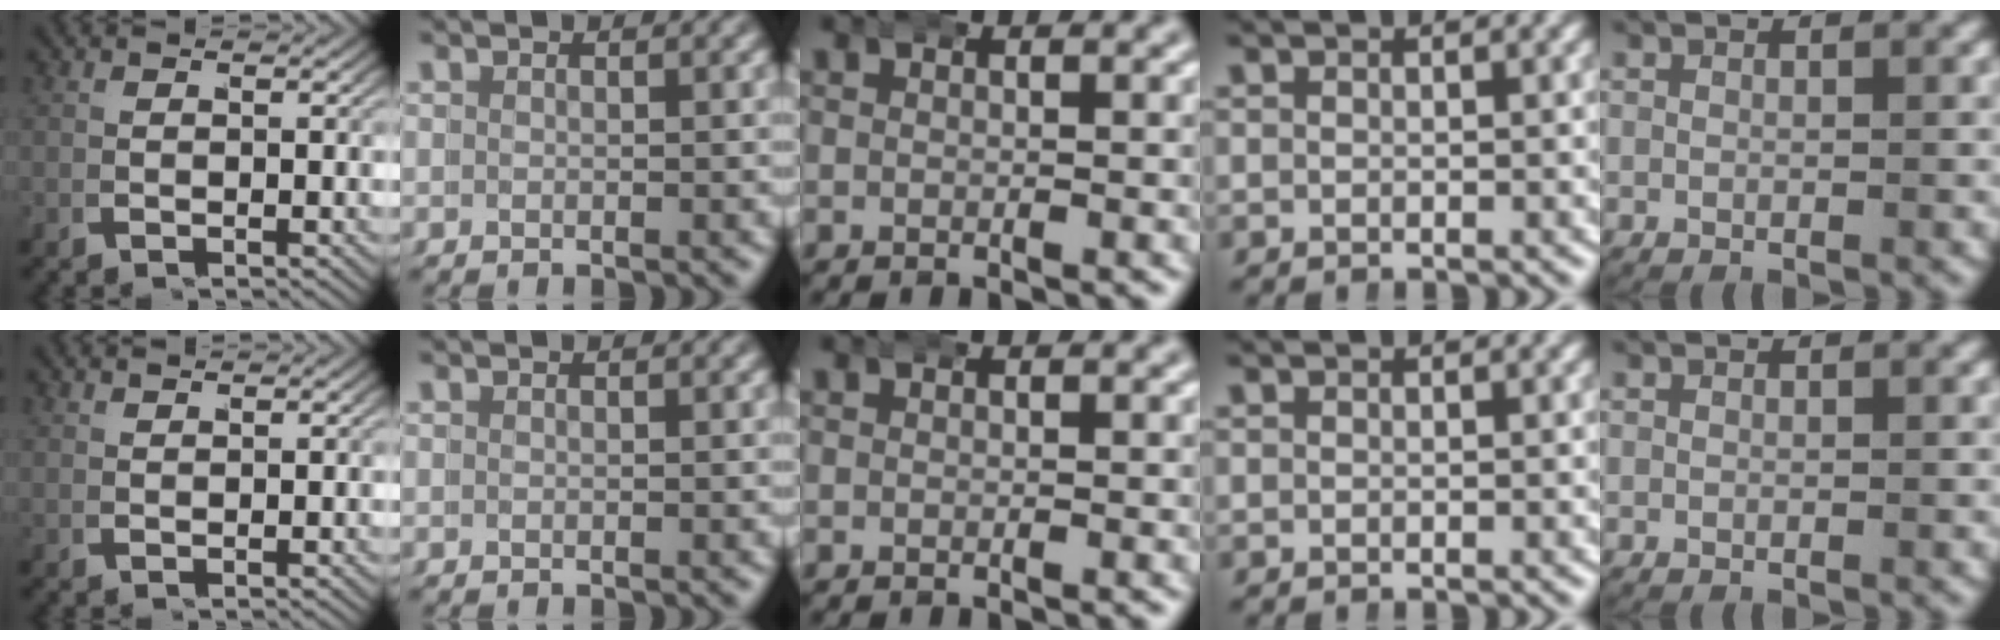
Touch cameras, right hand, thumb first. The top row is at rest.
{"thumb": {"total": 1.4, "force": [1.3, -0.3, 0.0], "torque": [0.002, 0.002, 0.029]}}